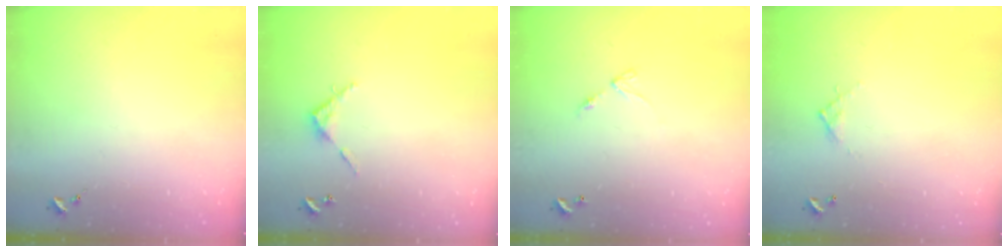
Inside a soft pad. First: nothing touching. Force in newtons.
{"total": 4.5, "press": 4.5, "slide": 0.4}
{"total": 4.7, "press": 4.7, "slide": 0.4}
{"total": 4.2, "press": 4.2, "slide": 0.2}